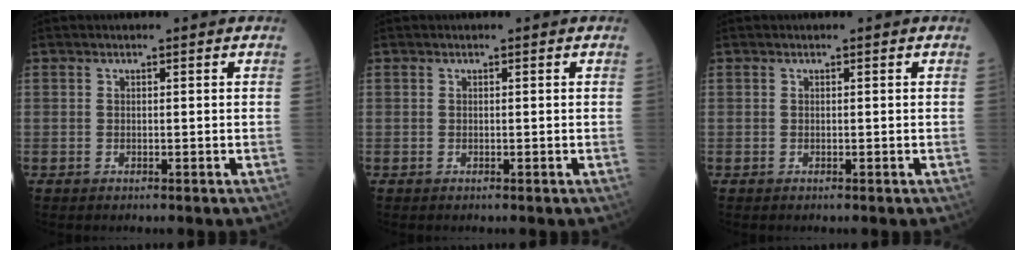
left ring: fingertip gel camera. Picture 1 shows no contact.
{"total": 0.0}
{"total": 0.0}